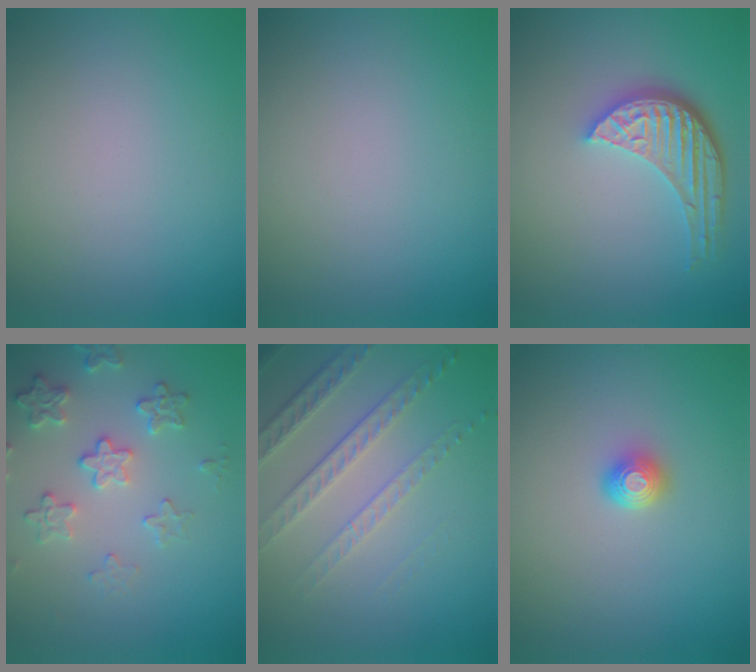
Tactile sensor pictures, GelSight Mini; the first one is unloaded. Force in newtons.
{"total": 0.0}
{"total": 5.0, "press": 3.8, "slide": 3.3}
{"total": 3.1, "press": 3.1, "slide": 0.4}
{"total": 3.4, "press": 3.2, "slide": 1.3}
{"total": 1.6, "press": 1.3, "slide": 0.9}